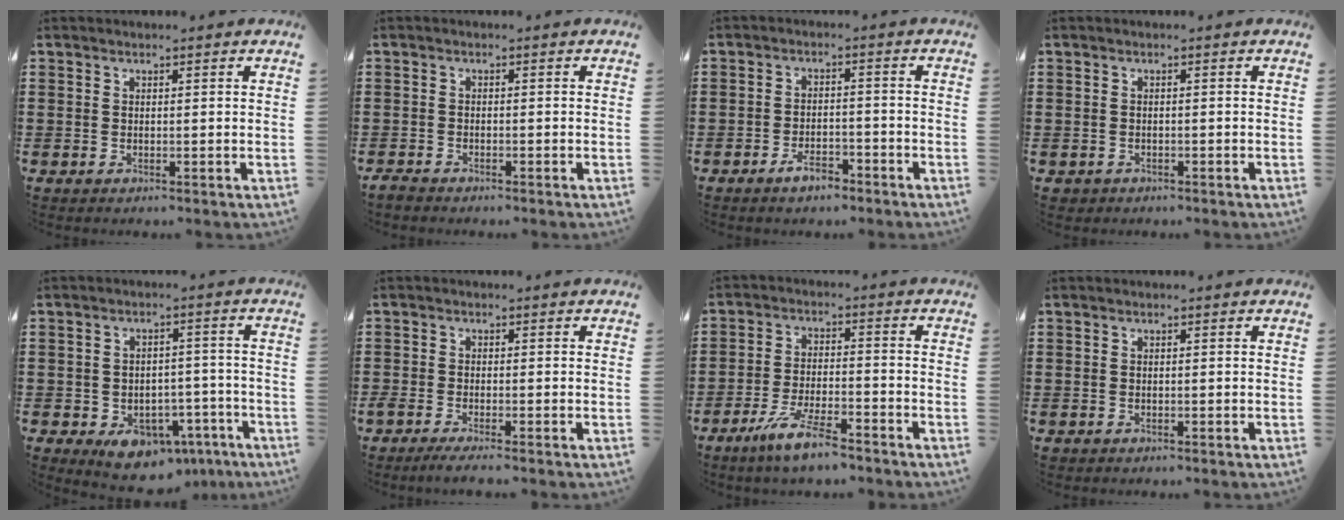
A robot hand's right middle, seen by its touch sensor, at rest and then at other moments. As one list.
[{"total": 1.4, "force": [-1.3, 0.3, 0.2], "torque": [-0.007, 0.001, -0.027]}, {"total": 3.8, "force": [-3.0, 1.3, 1.9], "torque": [-0.038, 0.007, -0.060]}, {"total": 0.9, "force": [-0.7, 0.4, 0.0], "torque": [-0.003, 0.001, -0.017]}, {"total": 5.9, "force": [-4.4, 3.3, 2.2], "torque": [-0.034, 0.027, -0.079]}, {"total": 1.8, "force": [-1.4, 0.1, 1.1], "torque": [-0.026, -0.002, -0.028]}, {"total": 6.9, "force": [-5.4, 0.9, 4.3], "torque": [-0.100, -0.005, -0.105]}, {"total": 0.6, "force": [-0.5, 0.2, 0.0], "torque": [-0.002, 0.001, -0.011]}]